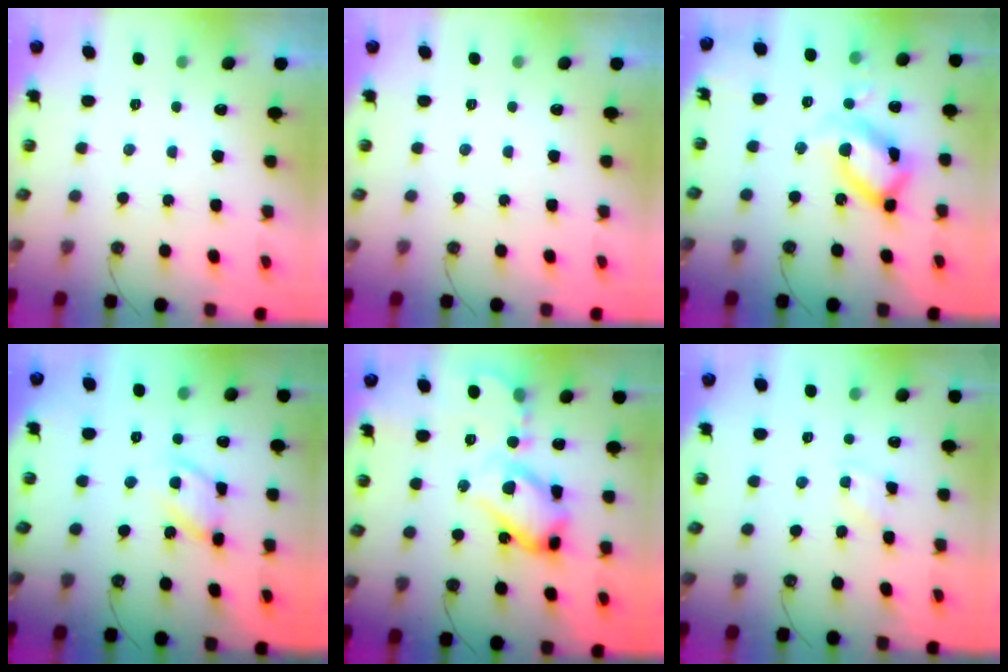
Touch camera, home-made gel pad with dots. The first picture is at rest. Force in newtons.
{"total": 0.0}
{"total": 20.3, "press": 20.2, "slide": 1.8}
{"total": 11.4, "press": 11.3, "slide": 0.9}
{"total": 19.8, "press": 19.7, "slide": 2.0}
{"total": 1.9, "press": 1.9, "slide": 0.4}